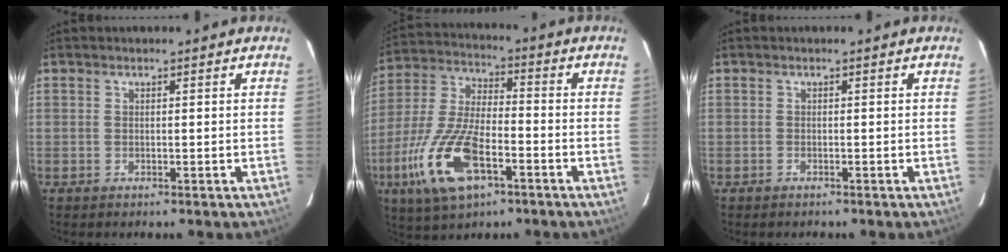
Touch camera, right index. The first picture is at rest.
{"total": 17.1, "force": [-7.6, 7.1, 13.5], "torque": [-0.301, -0.018, -0.145]}
{"total": 0.7, "force": [-0.6, 0.3, 0.1], "torque": [-0.002, 0.003, -0.010]}